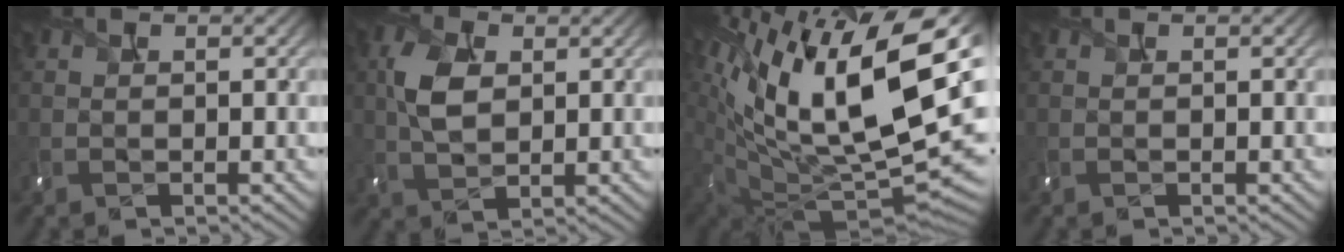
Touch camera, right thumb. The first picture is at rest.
{"total": 4.9, "force": [1.3, 3.1, 3.5], "torque": [-0.088, 0.003, 0.023]}
{"total": 19.6, "force": [7.6, 8.4, 16.0], "torque": [-0.266, 0.007, 0.152]}
{"total": 0.0}